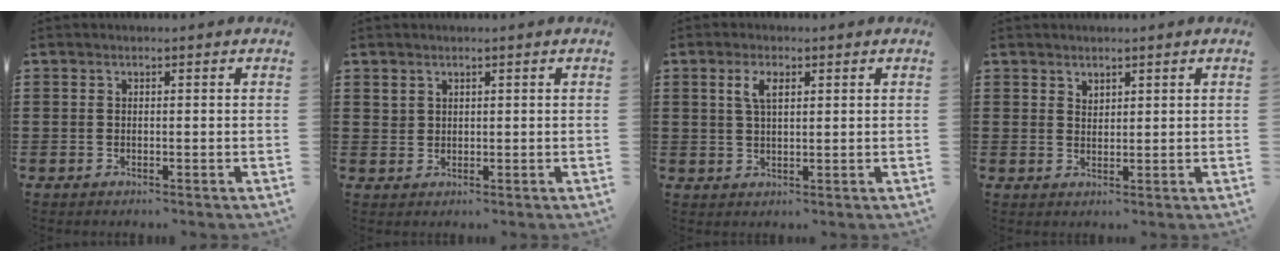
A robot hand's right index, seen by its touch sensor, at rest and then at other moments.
{"total": 1.5, "force": [1.2, 0.9, 0.1], "torque": [-0.005, 0.002, 0.024]}
{"total": 3.4, "force": [1.3, 1.4, 2.8], "torque": [-0.061, 0.008, 0.020]}
{"total": 1.6, "force": [1.4, 0.7, 0.0], "torque": [-0.002, 0.002, 0.029]}